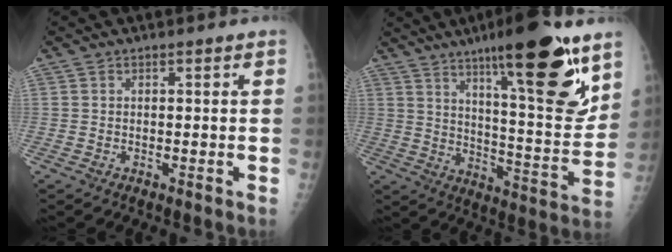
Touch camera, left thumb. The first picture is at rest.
{"total": 22.0, "force": [13.1, 4.6, 17.1], "torque": [-0.224, -0.070, 0.204]}